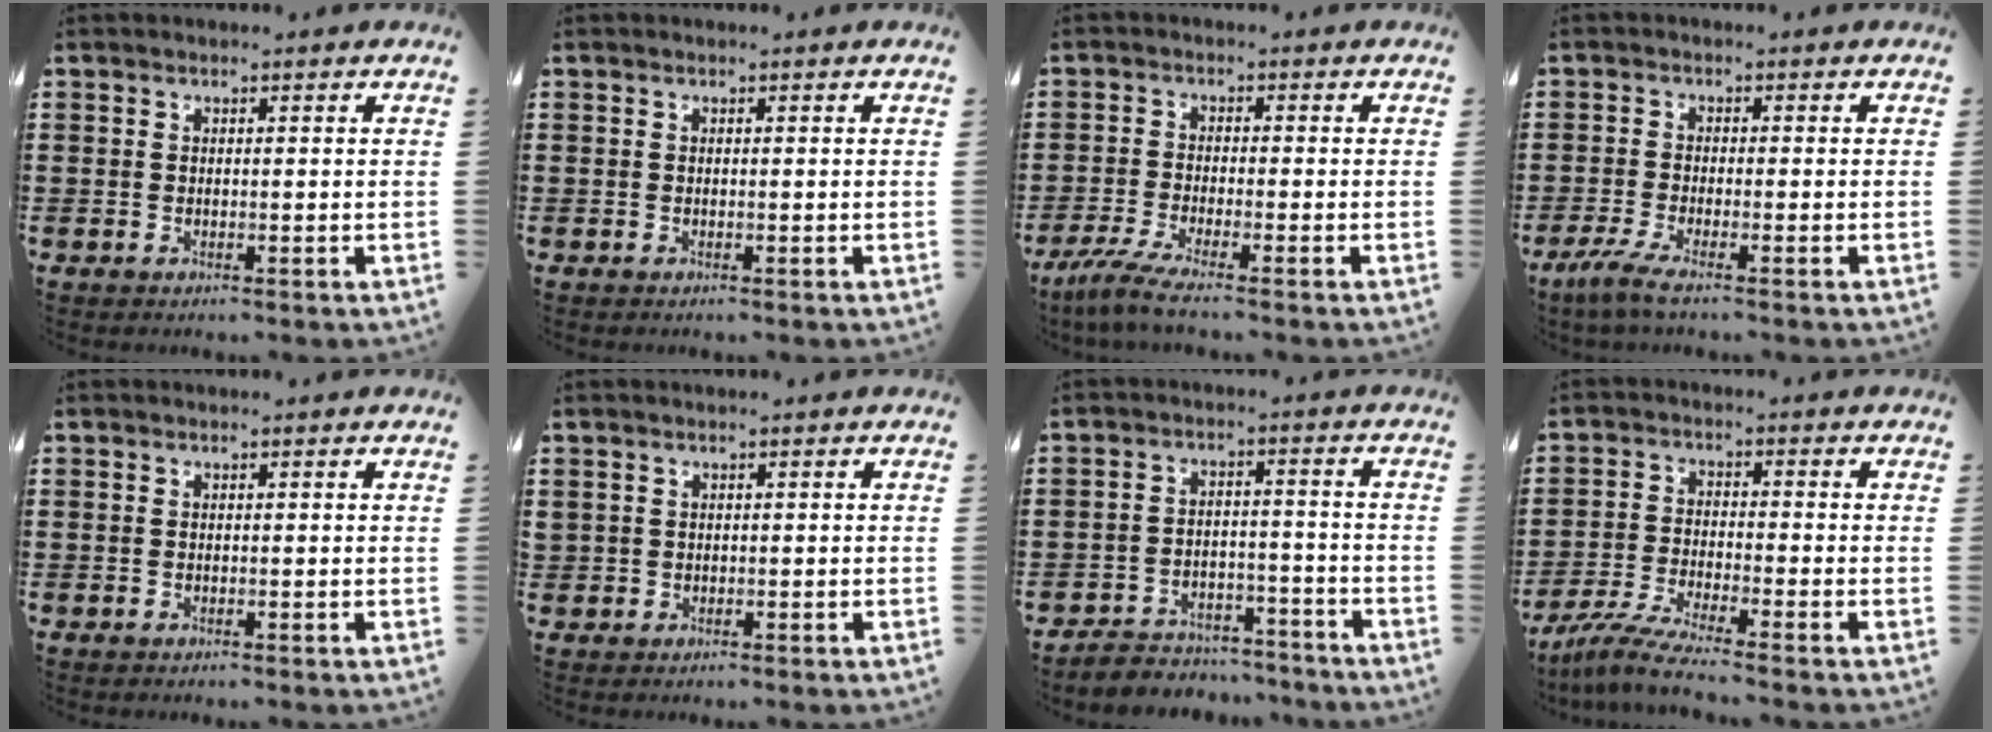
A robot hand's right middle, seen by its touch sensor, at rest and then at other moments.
{"total": 0.0}
{"total": 3.9, "force": [-2.9, -0.2, 2.6], "torque": [-0.068, -0.019, -0.061]}
{"total": 3.2, "force": [-2.1, -0.1, 2.4], "torque": [-0.065, -0.012, -0.045]}
{"total": 0.0}
{"total": 0.7, "force": [0.2, 0.7, 0.1], "torque": [-0.003, 0.005, 0.004]}
{"total": 4.3, "force": [-4.2, 0.8, 0.0], "torque": [-0.005, 0.007, -0.091]}
{"total": 5.5, "force": [-4.8, -0.4, 2.7], "torque": [-0.072, -0.024, -0.097]}